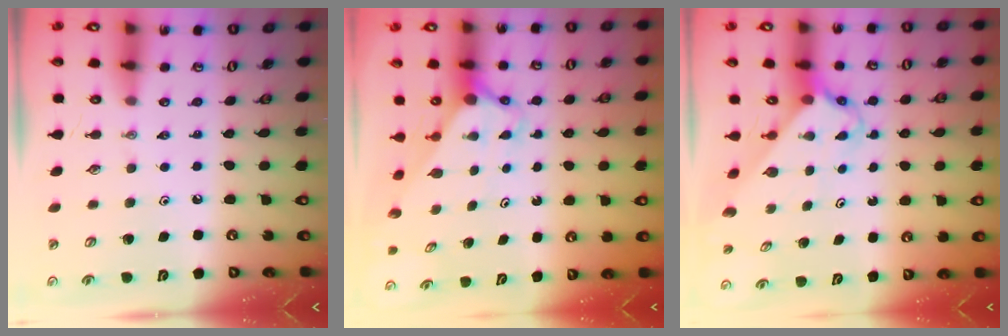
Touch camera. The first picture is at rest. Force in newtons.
{"total": 2.8, "press": 2.8, "slide": 0.2}
{"total": 2.5, "press": 2.5, "slide": 0.1}